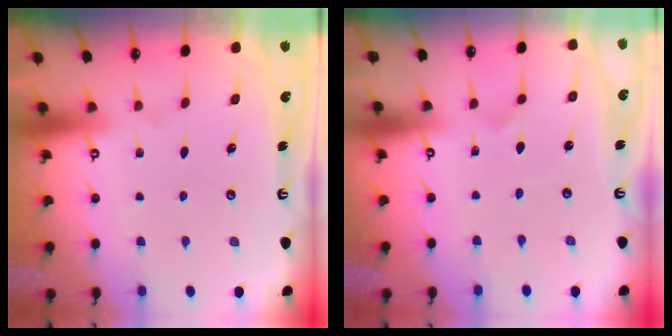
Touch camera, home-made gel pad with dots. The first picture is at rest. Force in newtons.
{"total": 1.7, "press": 1.7, "slide": 0.1}